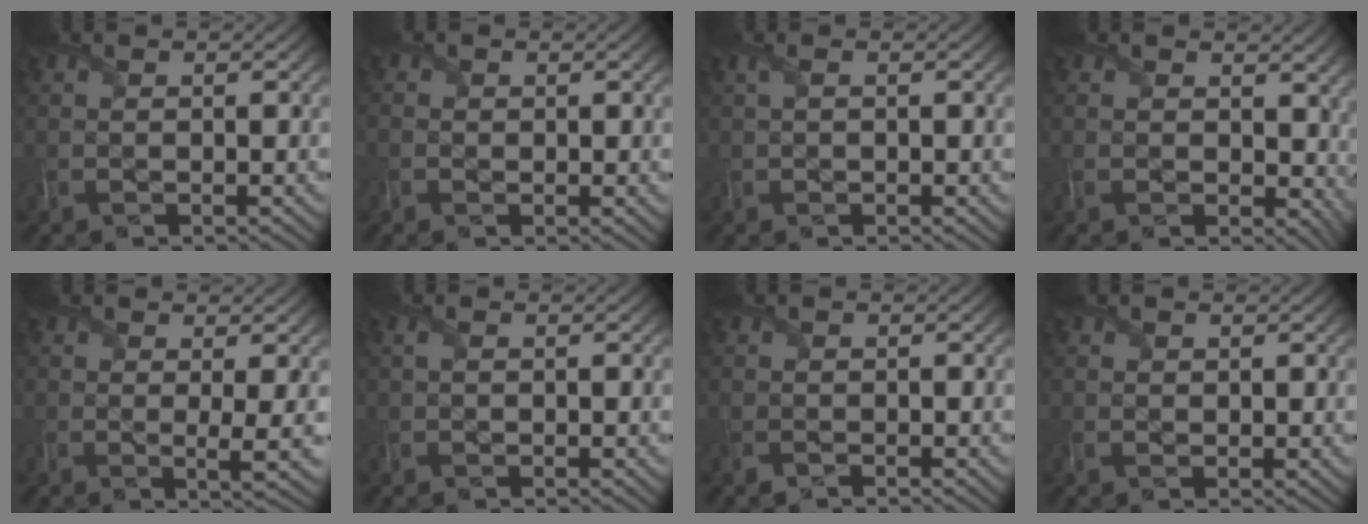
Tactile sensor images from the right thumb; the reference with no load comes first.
{"total": 1.0, "force": [-0.3, 1.0, -0.1], "torque": [0.004, -0.004, -0.007]}
{"total": 1.3, "force": [0.3, 0.6, 1.2], "torque": [-0.026, 0.004, 0.006]}
{"total": 5.3, "force": [1.4, 4.0, 3.1], "torque": [-0.053, -0.014, 0.030]}
{"total": 3.0, "force": [0.2, 0.3, 2.9], "torque": [-0.045, -0.011, 0.003]}
{"total": 1.0, "force": [0.0, 0.6, 0.8], "torque": [-0.015, 0.001, 0.004]}
{"total": 0.8, "force": [-0.7, 0.4, 0.0], "torque": [-0.001, -0.002, -0.018]}
{"total": 0.8, "force": [0.5, 0.6, 0.0], "torque": [0.002, 0.000, 0.012]}